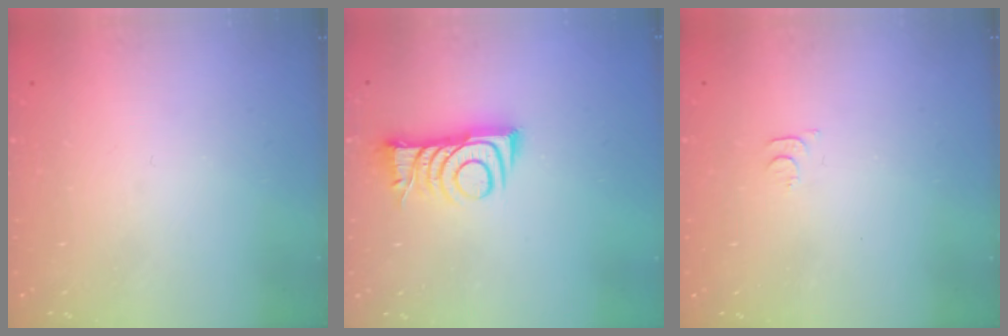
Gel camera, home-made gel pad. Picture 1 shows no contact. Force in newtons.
{"total": 9.0, "press": 9.0, "slide": 0.1}
{"total": 3.6, "press": 3.6, "slide": 0.4}